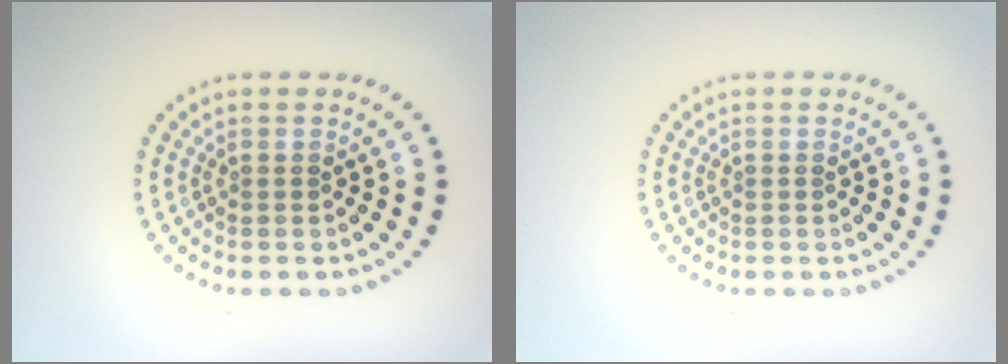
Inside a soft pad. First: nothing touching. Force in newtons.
{"total": 0.0}